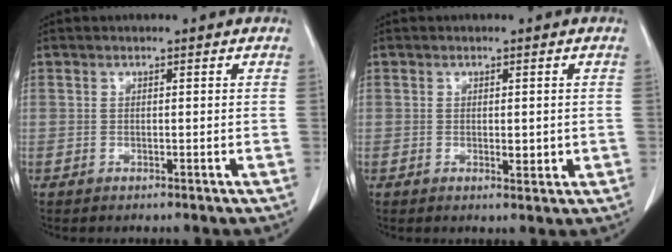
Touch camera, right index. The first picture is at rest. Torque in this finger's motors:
{"motor_torque": [-0.56, 0.88, -0.07, 0.00]}